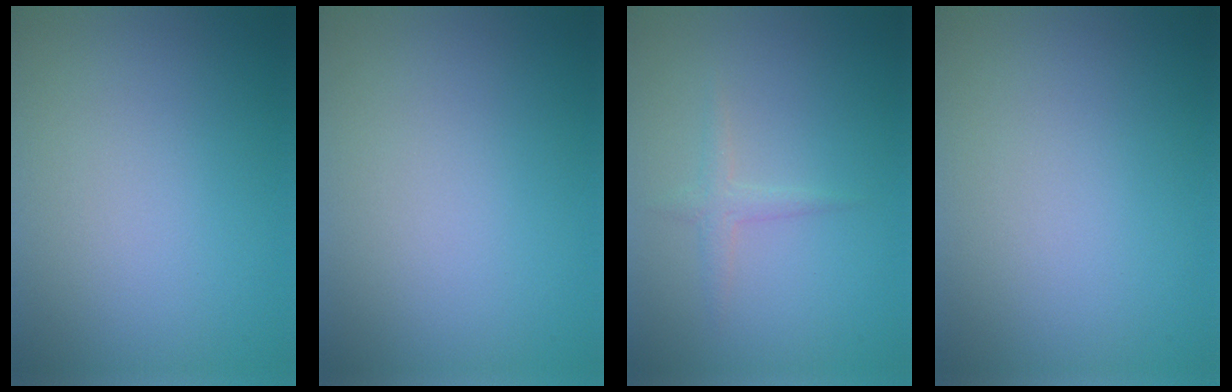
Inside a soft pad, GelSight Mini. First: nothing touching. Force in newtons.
{"total": 0.0}
{"total": 1.3, "press": 1.3, "slide": 0.1}
{"total": 0.0}